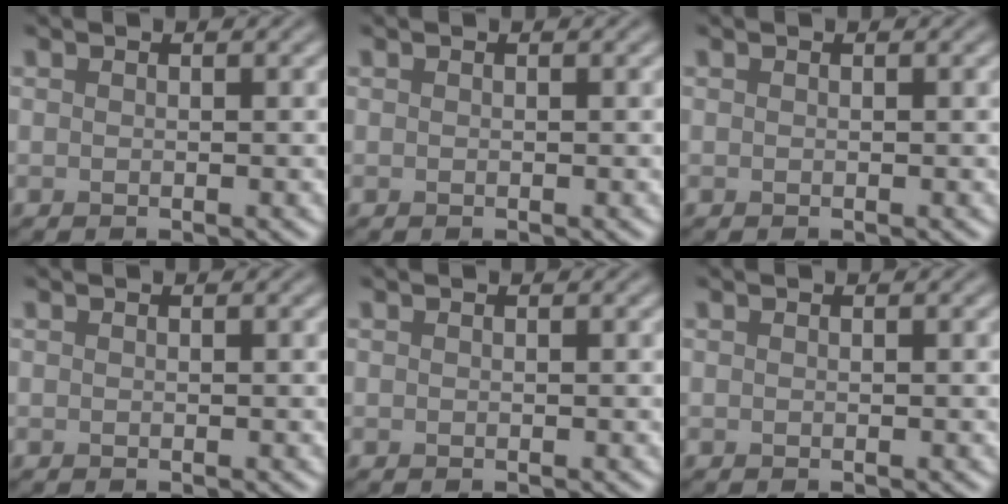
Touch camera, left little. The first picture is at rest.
{"total": 0.0}
{"total": 0.0}
{"total": 0.0}
{"total": 0.0}
{"total": 0.0}